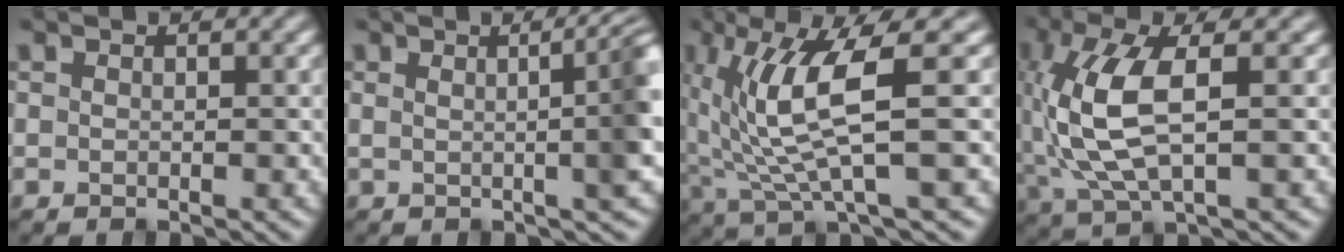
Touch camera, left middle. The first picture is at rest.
{"total": 8.2, "force": [1.4, 2.9, 7.5], "torque": [-0.031, 0.033, -0.001]}
{"total": 6.9, "force": [1.2, 1.4, 6.6], "torque": [-0.143, -0.010, 0.027]}
{"total": 7.6, "force": [0.3, 3.2, 6.9], "torque": [-0.169, 0.002, 0.008]}